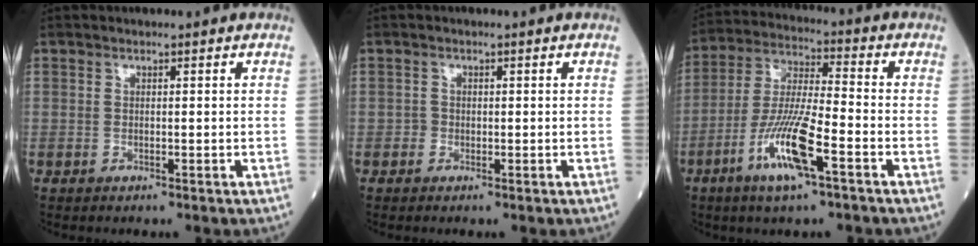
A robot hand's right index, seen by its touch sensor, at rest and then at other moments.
{"total": 1.0, "force": [-0.3, 0.9, 0.1], "torque": [0.003, 0.004, -0.007]}
{"total": 12.1, "force": [-5.5, 1.4, 10.7], "torque": [-0.216, -0.011, -0.105]}